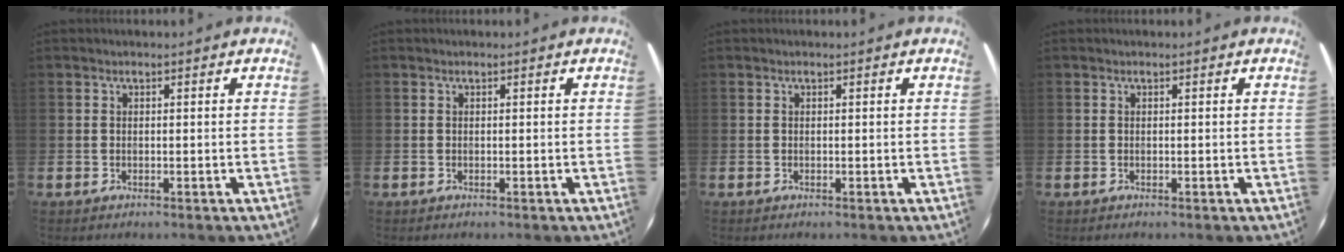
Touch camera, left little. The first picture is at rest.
{"total": 0.0}
{"total": 0.0}
{"total": 0.0}